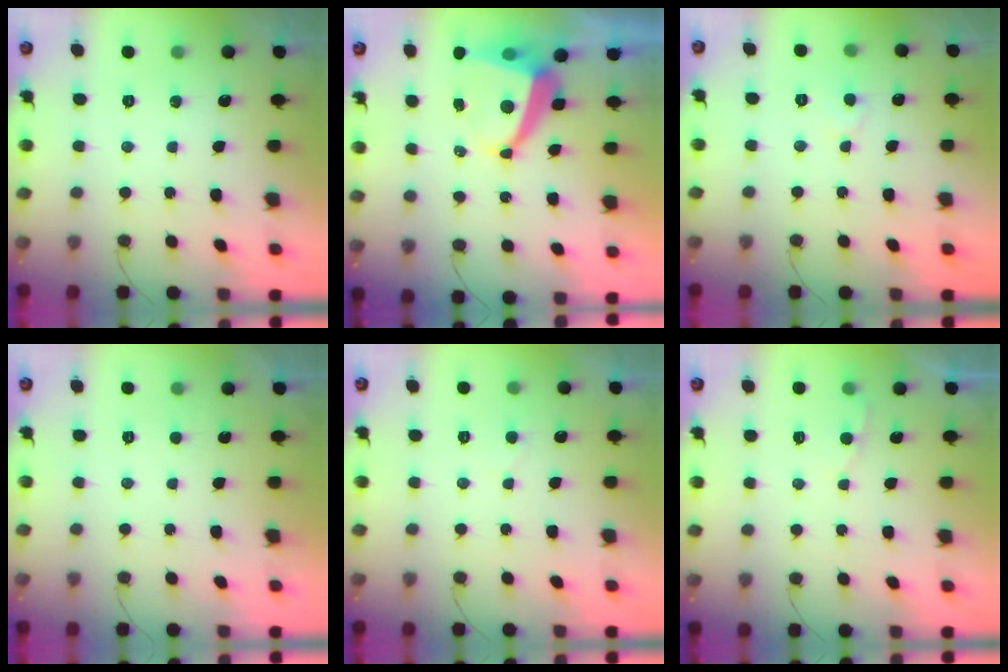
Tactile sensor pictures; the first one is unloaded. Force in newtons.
{"total": 7.2, "press": 7.1, "slide": 1.0}
{"total": 4.4, "press": 4.3, "slide": 0.5}
{"total": 1.4, "press": 1.4, "slide": 0.3}
{"total": 2.2, "press": 2.2, "slide": 0.2}
{"total": 2.3, "press": 2.3, "slide": 0.3}